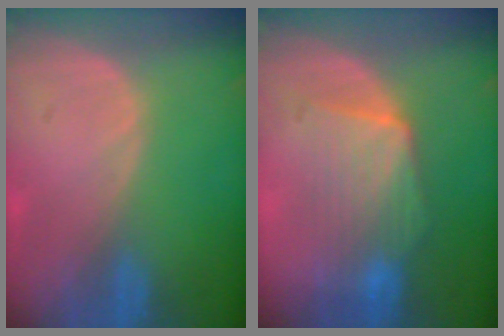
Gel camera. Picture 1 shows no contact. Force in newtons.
{"total": 7.4, "press": 7.4, "slide": 0.7}